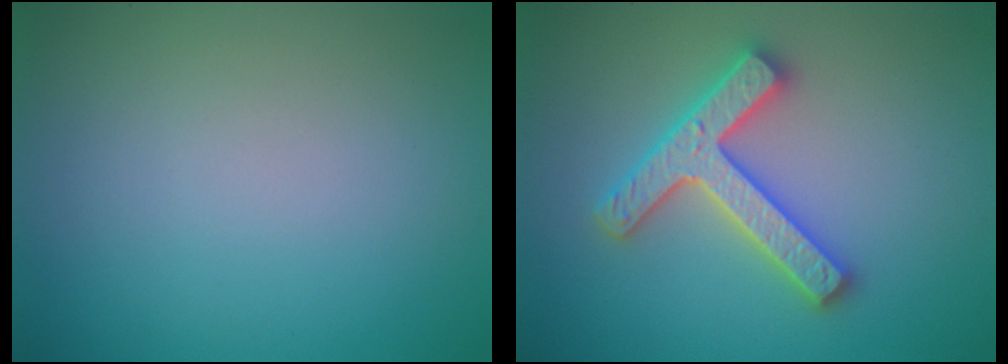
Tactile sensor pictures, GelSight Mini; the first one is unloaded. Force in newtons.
{"total": 4.7, "press": 4.7, "slide": 0.8}